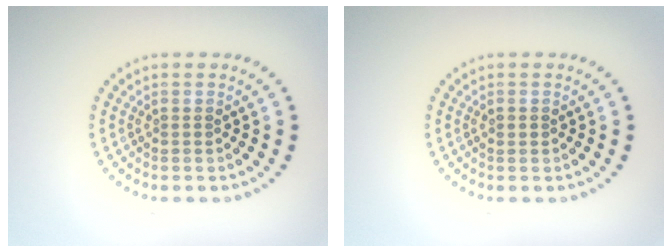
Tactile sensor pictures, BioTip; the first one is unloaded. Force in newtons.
{"total": 0.7, "press": 0.7, "slide": 0.0}